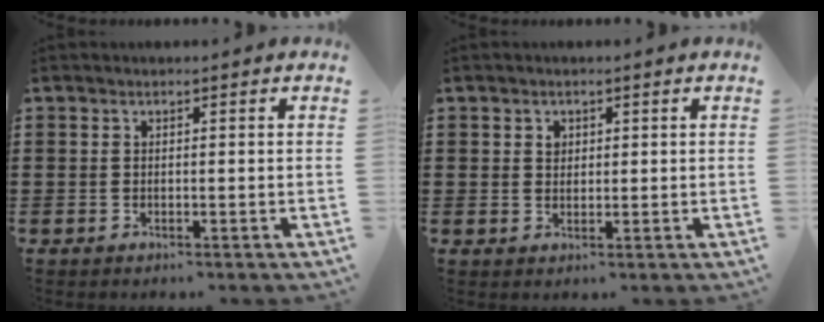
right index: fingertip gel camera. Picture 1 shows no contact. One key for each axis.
{"total": 1.4, "fx": 0.6, "fy": 1.1, "fz": 0.6, "tx": -0.013, "ty": 0.004, "tz": 0.012}